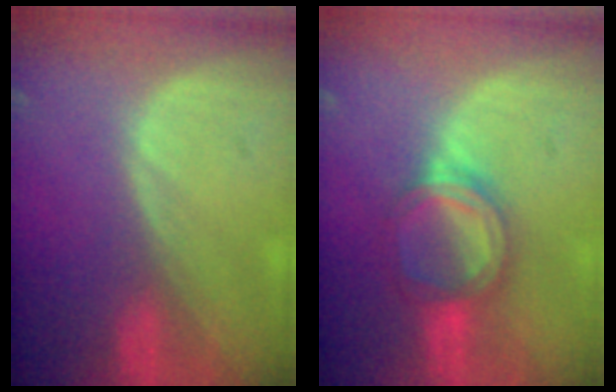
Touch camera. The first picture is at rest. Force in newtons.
{"total": 5.7, "press": 5.4, "slide": 1.5}